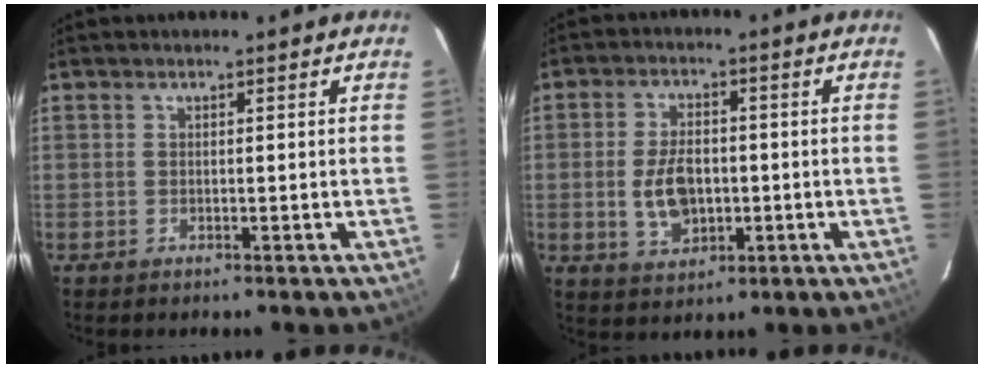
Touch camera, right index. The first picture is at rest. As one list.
[{"total": 8.2, "force": [-1.1, 5.0, 6.4], "torque": [-0.128, 0.003, -0.010]}]